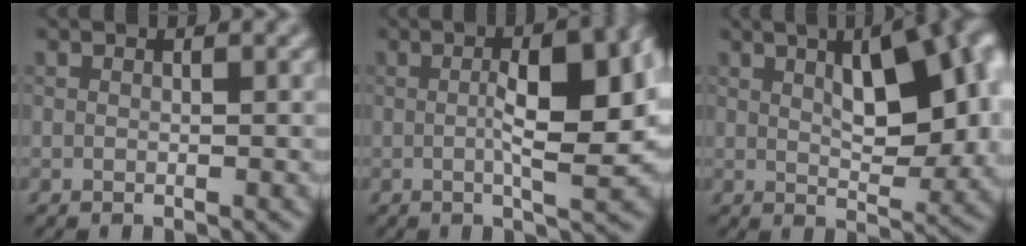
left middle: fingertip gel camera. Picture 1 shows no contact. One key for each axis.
{"total": 8.3, "fx": 0.5, "fy": 2.2, "fz": 8.0, "tx": -0.115, "ty": 0.005, "tz": 0.006}
{"total": 9.5, "fx": 2.8, "fy": 4.0, "fz": 8.2, "tx": -0.104, "ty": 0.016, "tz": 0.034}